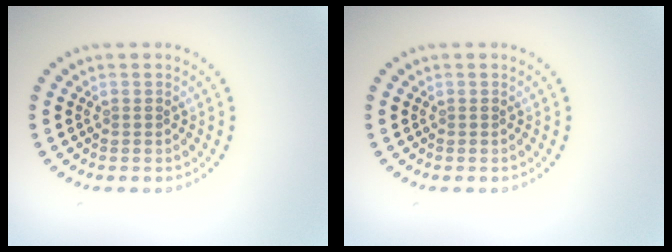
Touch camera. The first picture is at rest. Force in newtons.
{"total": 0.0}